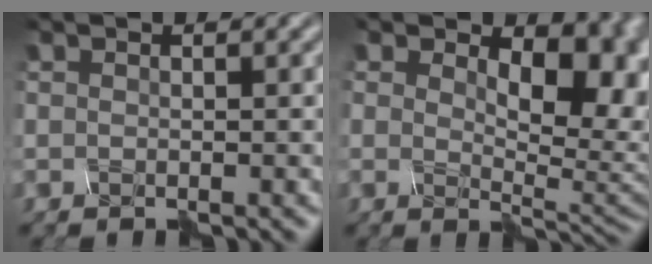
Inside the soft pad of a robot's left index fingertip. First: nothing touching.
{"total": 5.6, "force": [1.1, 3.3, 4.4], "torque": [-0.074, -0.016, 0.048]}